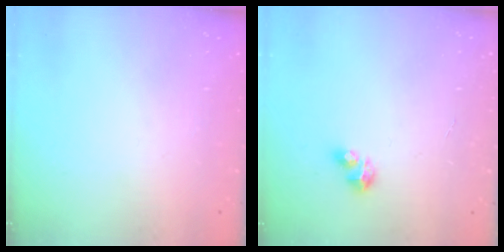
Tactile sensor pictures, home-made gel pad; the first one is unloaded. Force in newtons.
{"total": 5.6, "press": 5.6, "slide": 0.4}